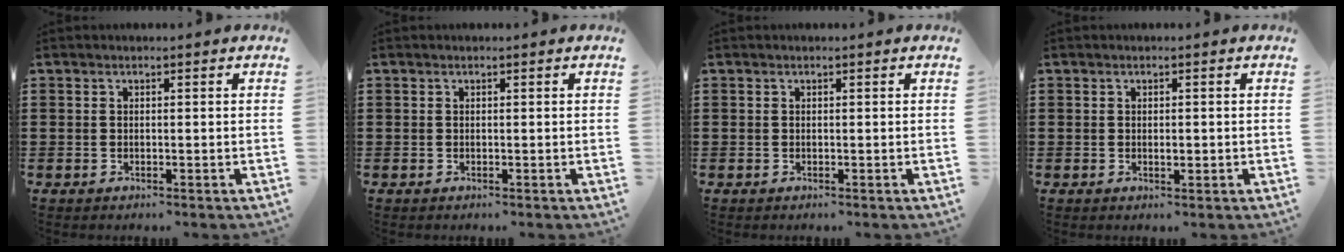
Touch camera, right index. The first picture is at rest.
{"total": 0.0}
{"total": 0.0}
{"total": 1.2, "force": [-0.1, 0.5, 1.1], "torque": [-0.020, 0.002, -0.002]}